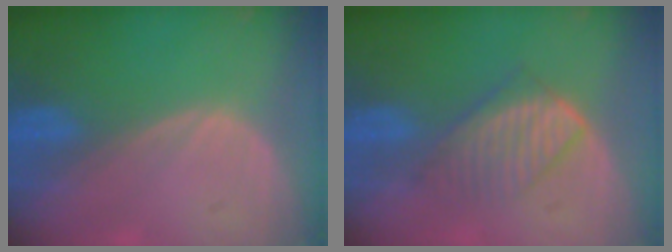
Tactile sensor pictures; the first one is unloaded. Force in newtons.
{"total": 5.9, "press": 5.7, "slide": 1.4}